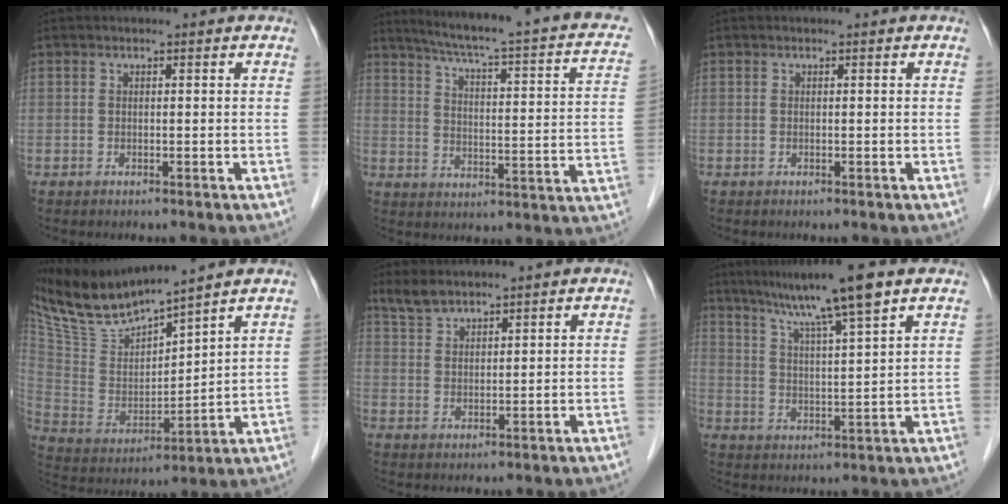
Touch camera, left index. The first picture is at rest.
{"total": 21.1, "force": [16.3, 2.4, 13.1], "torque": [-0.187, -0.017, 0.195]}
{"total": 0.0}
{"total": 14.6, "force": [13.1, 0.6, 6.4], "torque": [-0.140, 0.000, 0.261]}
{"total": 3.6, "force": [3.4, 0.6, 0.9], "torque": [-0.024, 0.012, 0.072]}
{"total": 10.6, "force": [7.7, -1.2, 7.1], "torque": [-0.120, 0.012, 0.131]}